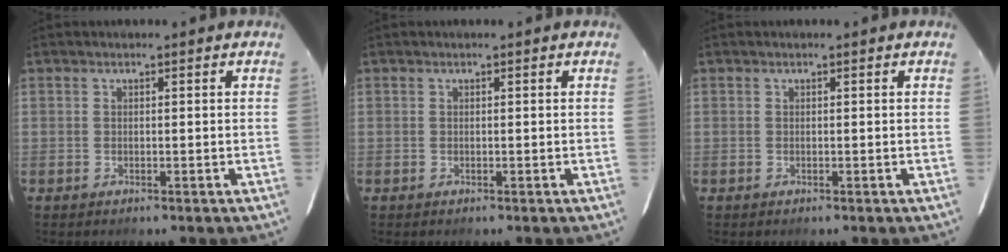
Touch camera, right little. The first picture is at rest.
{"total": 0.0}
{"total": 0.0}